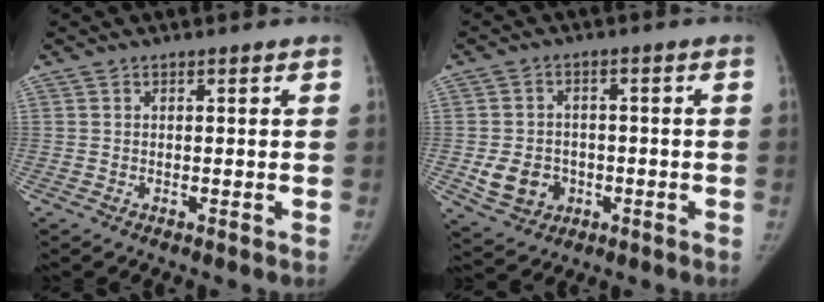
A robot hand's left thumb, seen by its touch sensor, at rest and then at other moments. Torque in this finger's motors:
{"motor_torque": [0.02, 0.03, 0.54, -0.12, 0.01]}